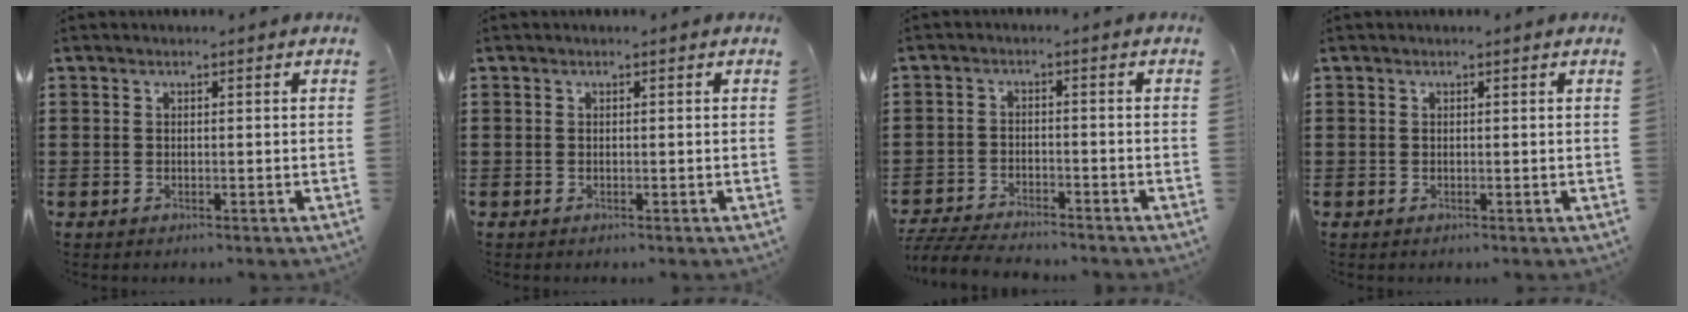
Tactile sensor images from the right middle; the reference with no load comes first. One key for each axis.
{"total": 0.0}
{"total": 4.8, "fx": -4.6, "fy": 0.5, "fz": 1.0, "tx": -0.029, "ty": -0.002, "tz": -0.096}
{"total": 0.0}